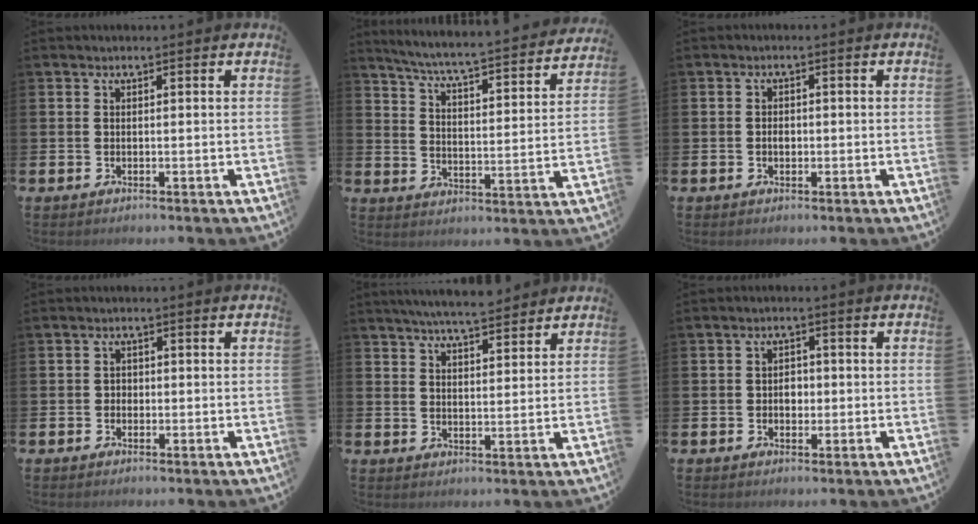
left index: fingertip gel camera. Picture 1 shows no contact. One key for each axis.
{"total": 5.6, "fx": 5.2, "fy": -0.1, "fz": 2.0, "tx": -0.067, "ty": -0.050, "tz": 0.082}
{"total": 1.5, "fx": -0.2, "fy": 1.0, "fz": 1.1, "tx": -0.003, "ty": 0.000, "tz": -0.010}
{"total": 1.2, "fx": -0.3, "fy": 1.1, "fz": 0.4, "tx": 0.000, "ty": 0.003, "tz": -0.011}
{"total": 6.1, "fx": 5.9, "fy": 0.4, "fz": 1.4, "tx": -0.037, "ty": -0.026, "tz": 0.106}
{"total": 2.0, "fx": -0.2, "fy": 1.7, "fz": 1.1, "tx": 0.001, "ty": -0.002, "tz": -0.012}